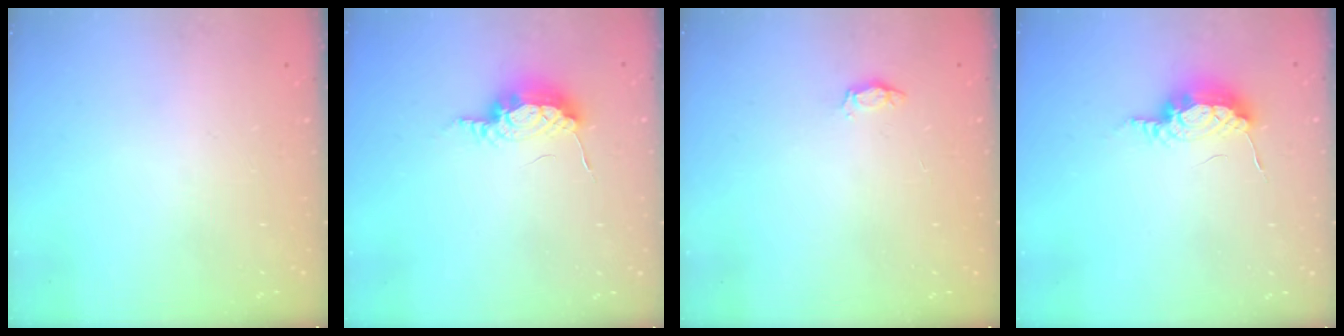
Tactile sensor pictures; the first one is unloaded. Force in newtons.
{"total": 13.2, "press": 9.3, "slide": 9.4}
{"total": 3.0, "press": 3.0, "slide": 0.4}
{"total": 13.2, "press": 9.3, "slide": 9.4}